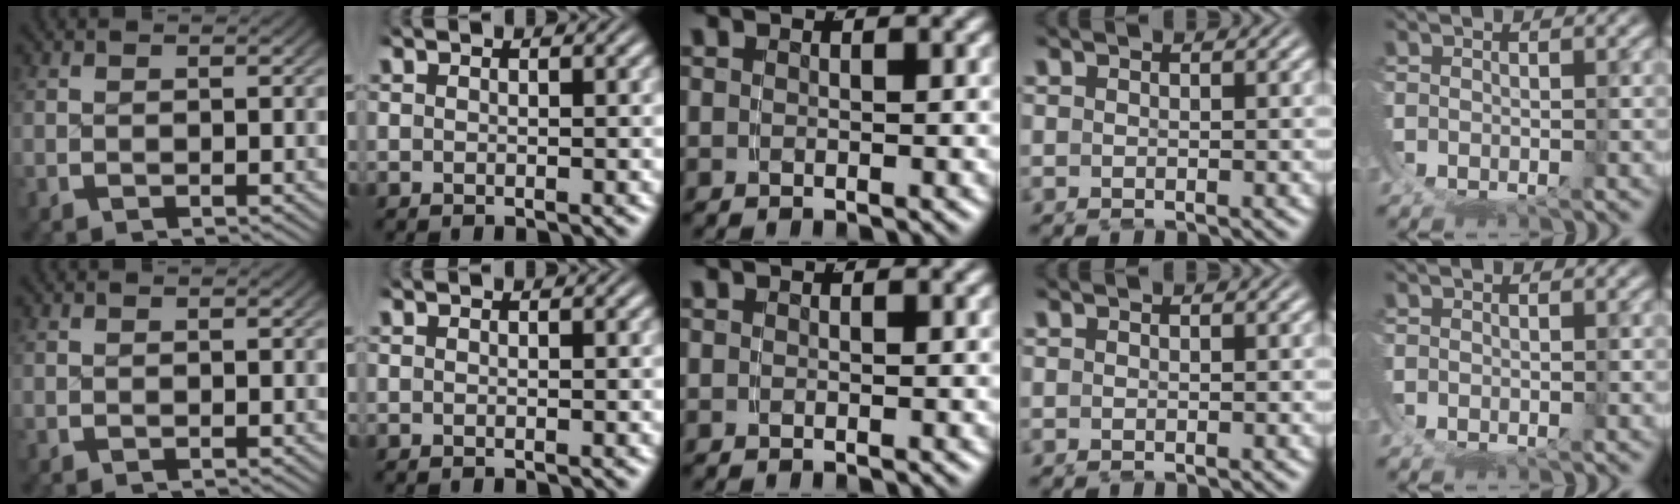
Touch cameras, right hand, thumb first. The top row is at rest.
{}